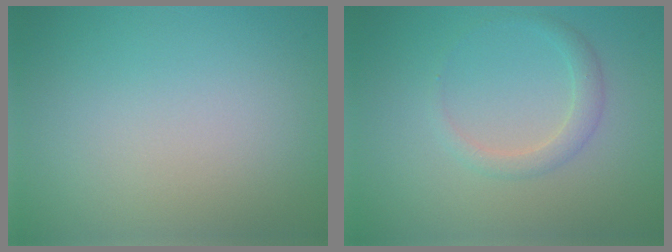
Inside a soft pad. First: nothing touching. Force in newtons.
{"total": 1.8, "press": 1.8, "slide": 0.0}